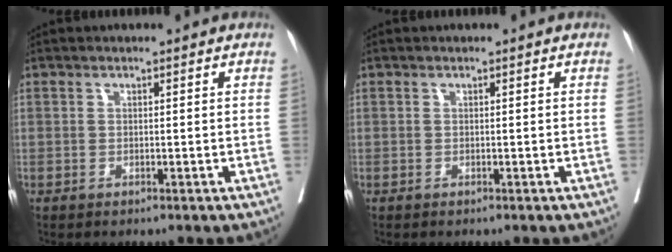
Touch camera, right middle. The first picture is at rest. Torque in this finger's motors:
{"motor_torque": [0.35, -0.36, -0.37, -0.21]}